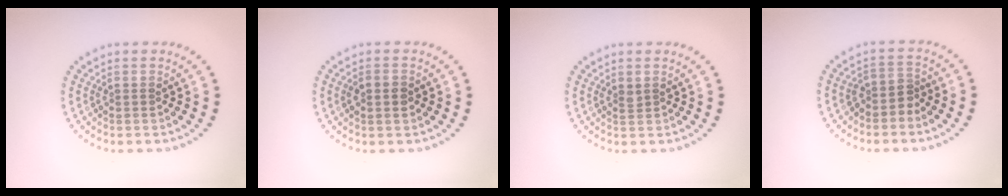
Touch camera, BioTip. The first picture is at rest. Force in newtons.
{"total": 1.4, "press": 1.4, "slide": 0.2}
{"total": 0.6, "press": 0.5, "slide": 0.3}
{"total": 1.9, "press": 1.5, "slide": 1.2}